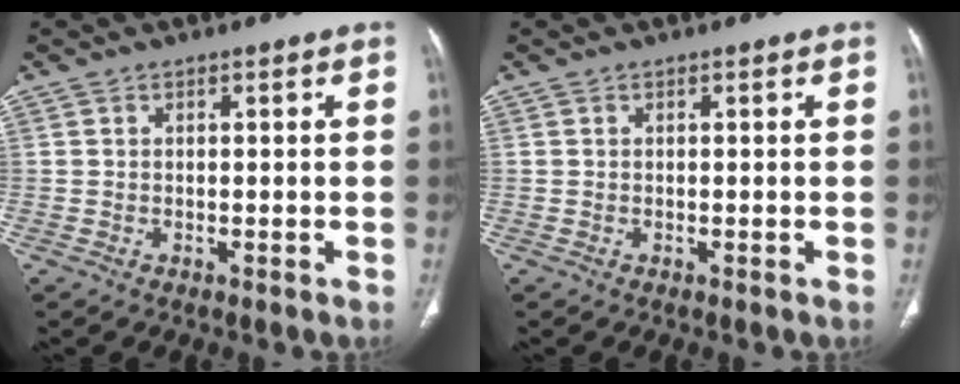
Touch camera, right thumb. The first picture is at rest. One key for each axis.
{"total": 0.0}